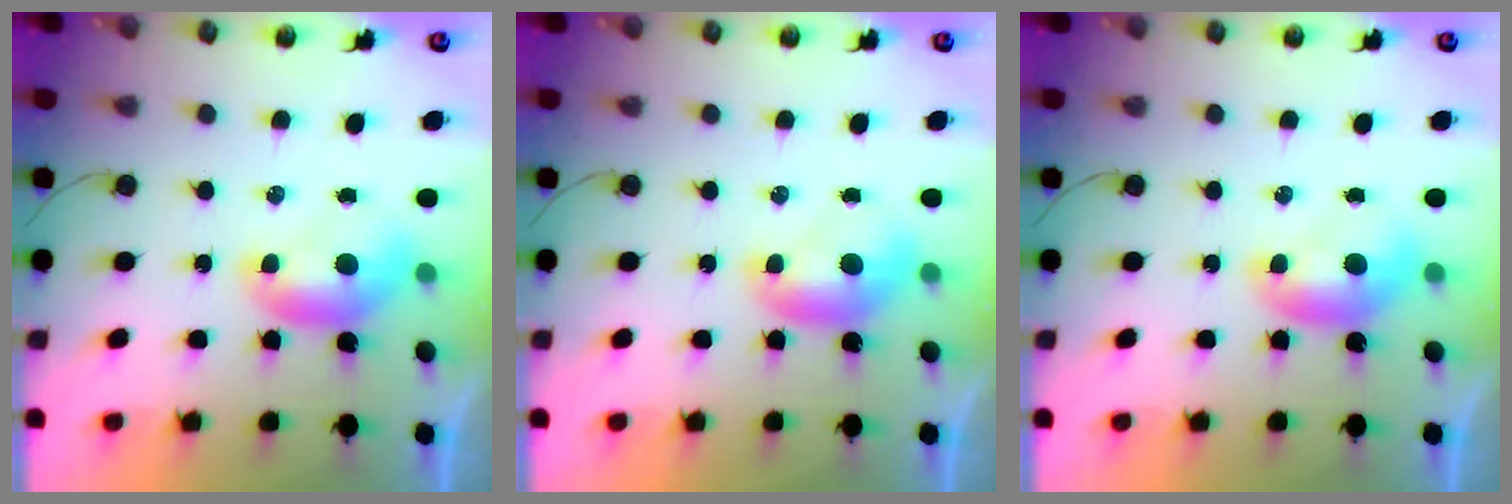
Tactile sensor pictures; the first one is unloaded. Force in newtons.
{"total": 0.0}
{"total": 0.0}